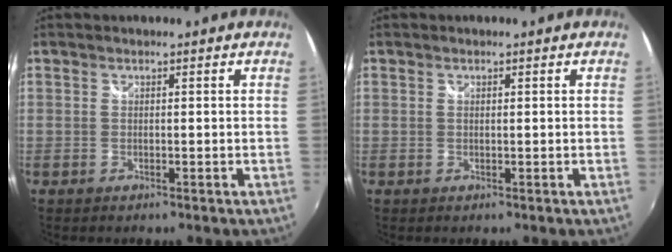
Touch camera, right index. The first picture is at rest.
{"total": 0.0}